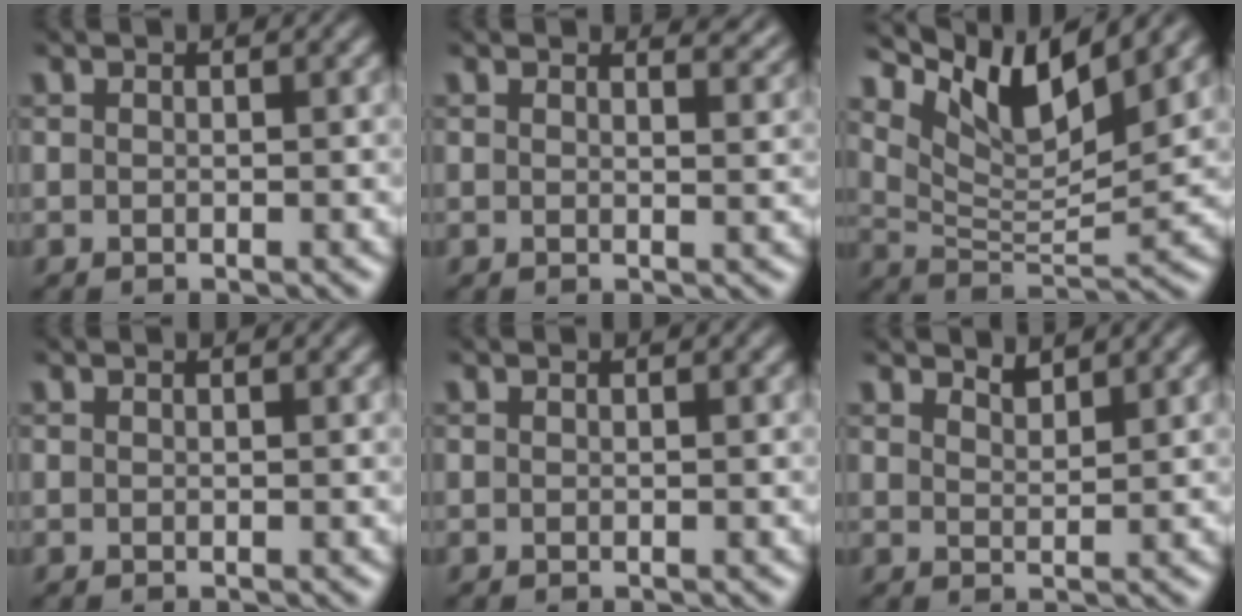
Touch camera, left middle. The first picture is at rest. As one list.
[{"total": 2.4, "force": [2.2, 0.6, 0.8], "torque": [-0.009, -0.006, 0.026]}, {"total": 8.6, "force": [5.7, 2.6, 6.0], "torque": [-0.109, 0.000, 0.107]}, {"total": 0.0}, {"total": 0.0}, {"total": 1.5, "force": [1.4, 0.2, 0.3], "torque": [-0.008, -0.002, 0.024]}]